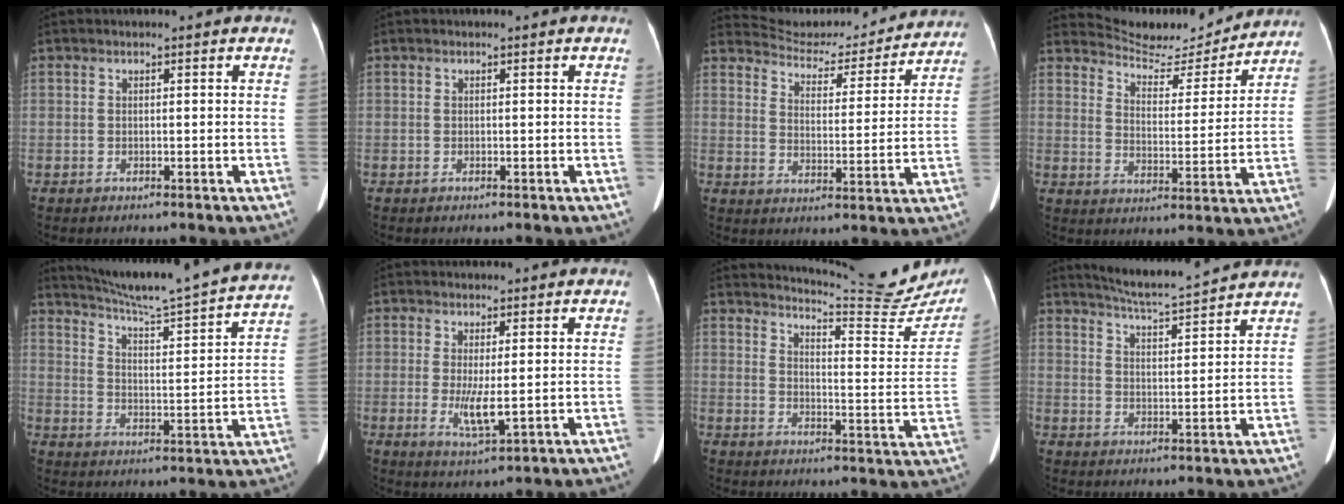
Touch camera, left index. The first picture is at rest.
{"total": 0.0}
{"total": 16.7, "force": [16.1, 3.3, 3.1], "torque": [-0.036, -0.018, 0.208]}
{"total": 12.6, "force": [12.4, 2.0, 1.6], "torque": [-0.031, -0.015, 0.176]}
{"total": 25.4, "force": [22.7, 0.3, 11.4], "torque": [-0.182, -0.051, 0.299]}
{"total": 4.6, "force": [-0.1, 0.7, 4.6], "torque": [-0.087, -0.013, 0.006]}
{"total": 18.5, "force": [17.5, 0.9, 6.2], "torque": [-0.097, -0.091, 0.208]}
{"total": 11.8, "force": [11.1, -0.1, 4.0], "torque": [-0.077, 0.011, 0.160]}